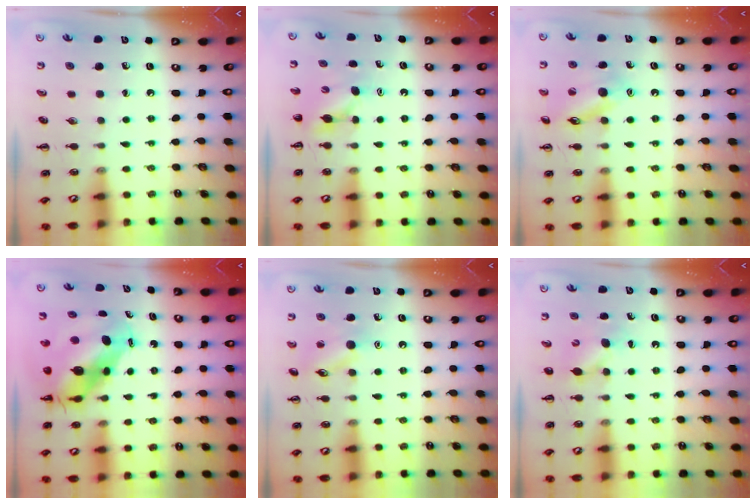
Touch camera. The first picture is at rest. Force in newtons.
{"total": 4.1, "press": 4.0, "slide": 0.9}
{"total": 13.2, "press": 13.1, "slide": 1.4}
{"total": 8.5, "press": 8.1, "slide": 2.4}
{"total": 10.1, "press": 10.0, "slide": 1.3}
{"total": 5.6, "press": 5.6, "slide": 1.0}